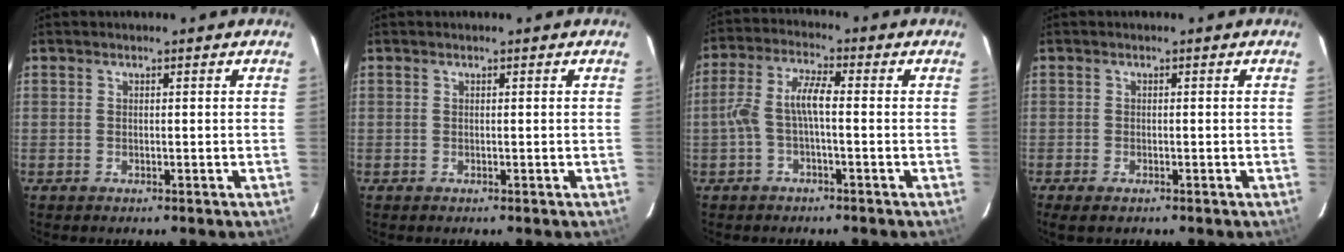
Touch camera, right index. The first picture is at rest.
{"total": 0.0}
{"total": 5.8, "force": [-1.3, 1.4, 5.5], "torque": [-0.120, 0.016, -0.023]}
{"total": 2.6, "force": [-1.9, 0.9, 1.5], "torque": [-0.036, -0.011, -0.035]}